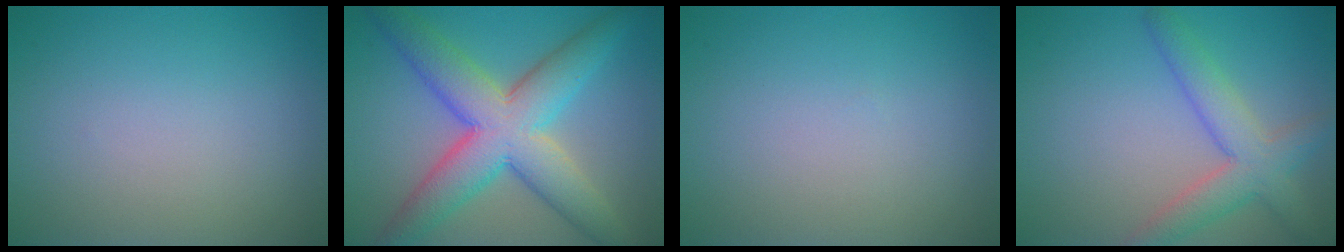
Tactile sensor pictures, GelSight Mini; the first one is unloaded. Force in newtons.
{"total": 9.2, "press": 9.2, "slide": 0.2}
{"total": 0.0}
{"total": 4.6, "press": 4.6, "slide": 0.2}